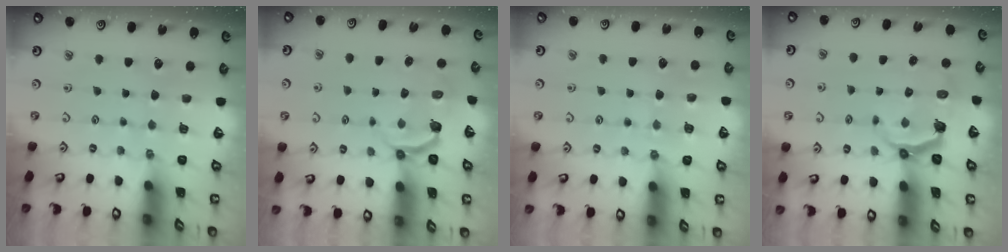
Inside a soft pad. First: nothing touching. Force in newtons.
{"total": 4.1, "press": 2.4, "slide": 3.3}
{"total": 4.3, "press": 4.3, "slide": 0.4}
{"total": 4.2, "press": 2.7, "slide": 3.2}